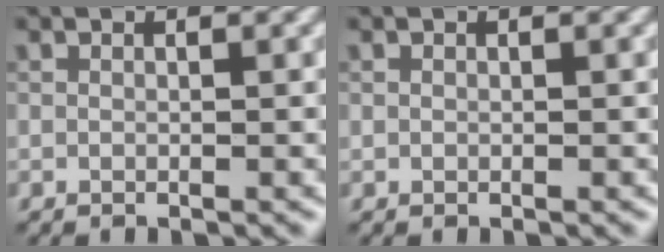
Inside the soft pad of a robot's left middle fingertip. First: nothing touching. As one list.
[{"total": 0.0}]